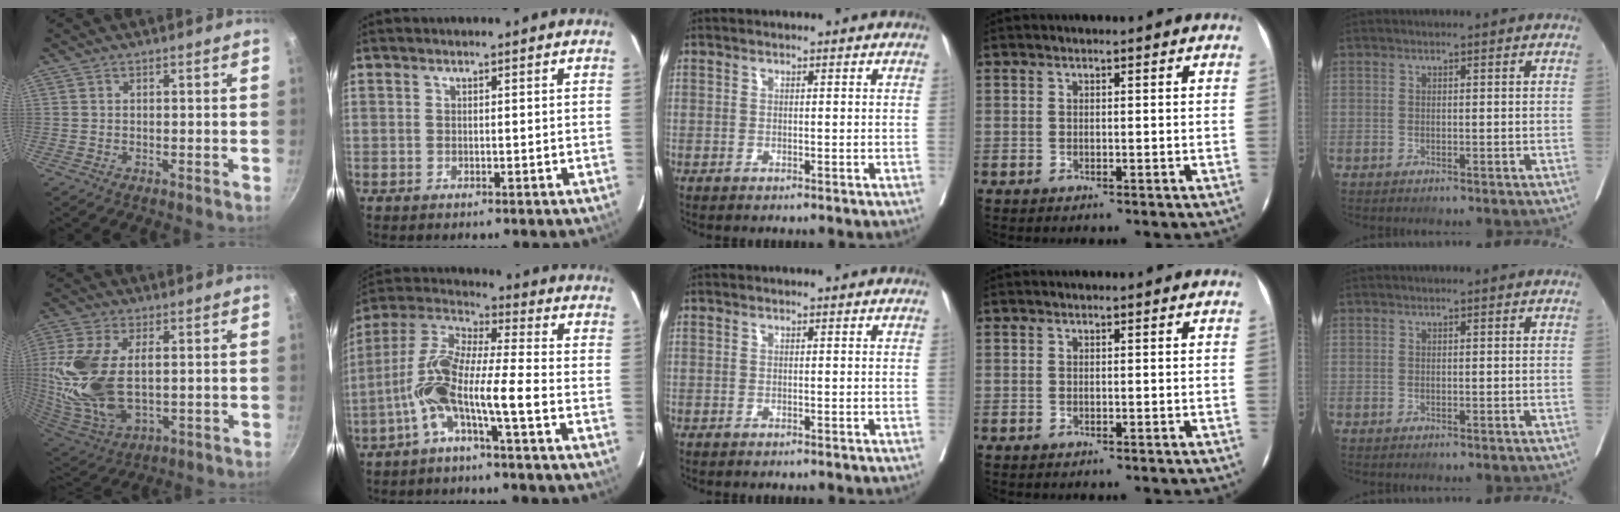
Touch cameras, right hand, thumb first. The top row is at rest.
{"thumb": {"total": 18.6, "force": [0.8, 10.0, 15.7], "torque": [-0.354, -0.014, 0.028]}, "index": {"total": 11.4, "force": [-4.4, 0.8, 10.5], "torque": [-0.220, 0.021, -0.092]}}